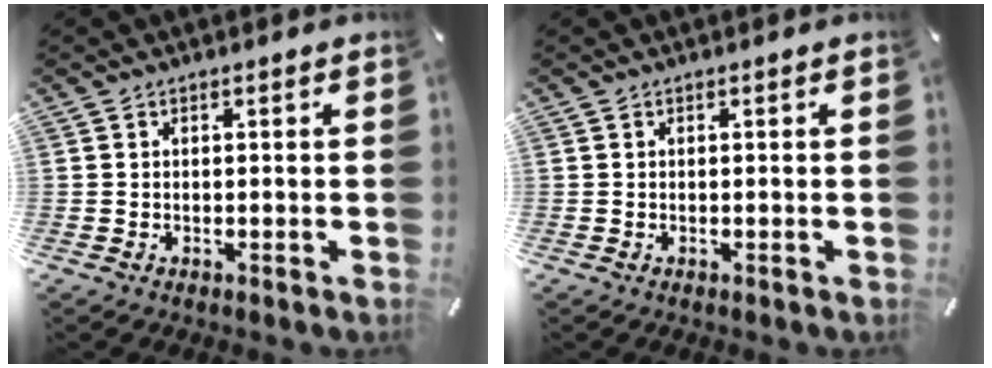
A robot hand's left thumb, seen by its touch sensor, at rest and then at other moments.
{"total": 0.0}